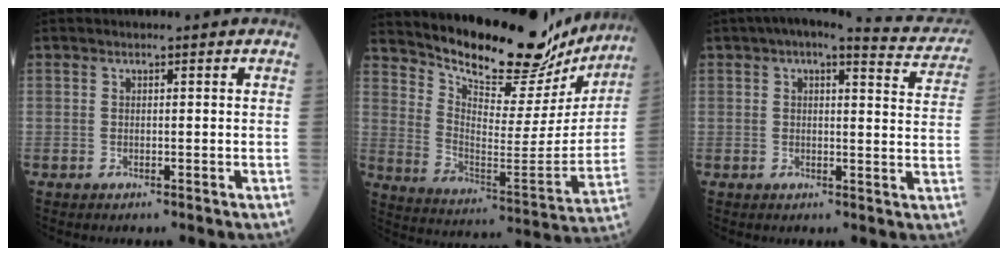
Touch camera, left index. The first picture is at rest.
{"total": 22.3, "force": [20.0, 6.1, 7.9], "torque": [-0.125, -0.042, 0.283]}
{"total": 11.0, "force": [9.9, 2.0, 4.3], "torque": [-0.044, 0.003, 0.096]}